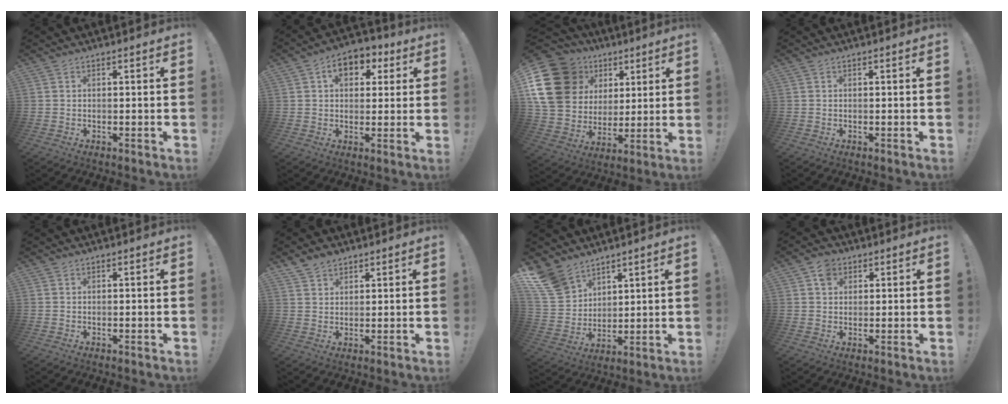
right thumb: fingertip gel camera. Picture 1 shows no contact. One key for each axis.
{"total": 8.6, "fx": 3.2, "fy": 6.2, "fz": 5.1, "tx": -0.069, "ty": -0.006, "tz": 0.057}
{"total": 21.6, "fx": 7.7, "fy": 17.1, "fz": 10.8, "tx": -0.194, "ty": -0.029, "tz": 0.176}
{"total": 0.0}
{"total": 0.0}
{"total": 4.0, "fx": 3.2, "fy": 2.2, "fz": 1.0, "tx": -0.019, "ty": -0.016, "tz": 0.060}
{"total": 12.0, "fx": 9.0, "fy": 7.1, "fz": 3.6, "tx": -0.078, "ty": -0.060, "tz": 0.180}
{"total": 4.4, "fx": 2.1, "fy": 3.4, "fz": 1.8, "tx": -0.024, "ty": -0.001, "tz": 0.039}